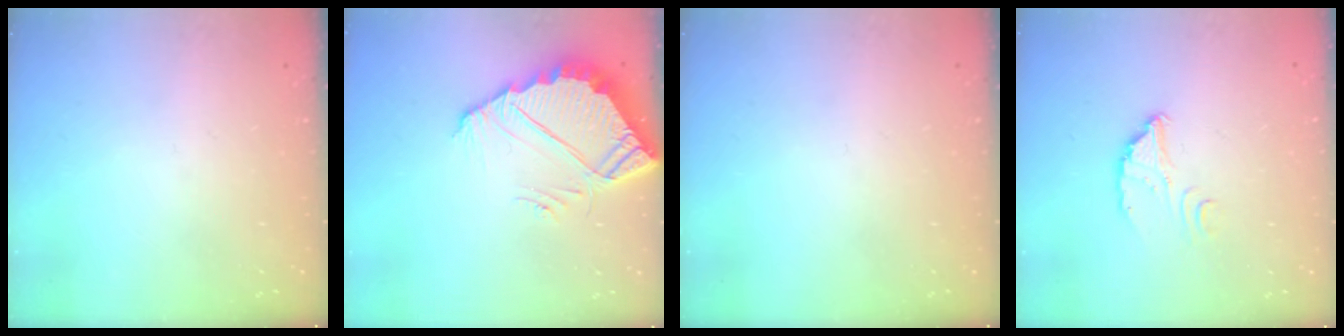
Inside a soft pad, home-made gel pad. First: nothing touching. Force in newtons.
{"total": 6.1, "press": 6.1, "slide": 0.3}
{"total": 0.0}
{"total": 2.9, "press": 2.9, "slide": 0.3}